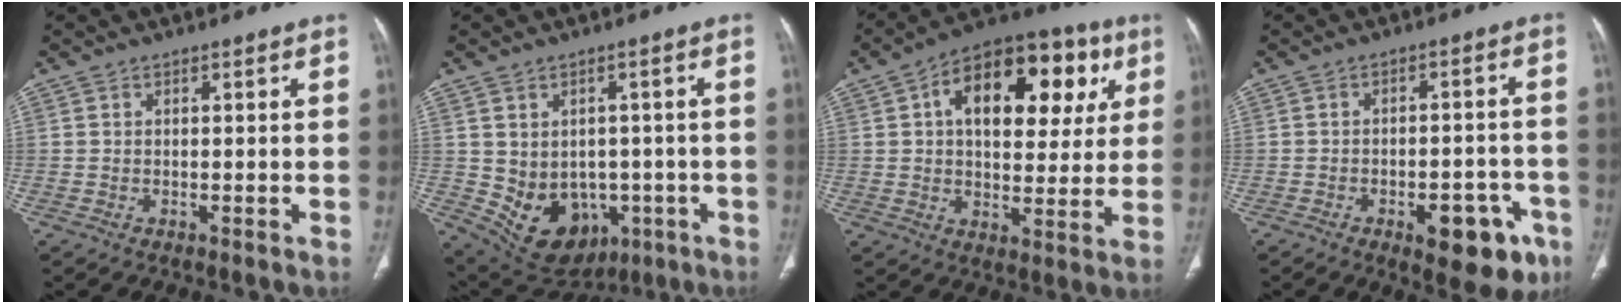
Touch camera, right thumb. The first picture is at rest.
{"total": 12.4, "force": [-2.8, 9.9, 6.9], "torque": [-0.080, 0.015, -0.009]}
{"total": 21.0, "force": [6.6, 11.8, 16.1], "torque": [-0.183, 0.015, 0.088]}
{"total": 11.9, "force": [-5.8, 5.6, 8.7], "torque": [-0.080, 0.031, -0.067]}